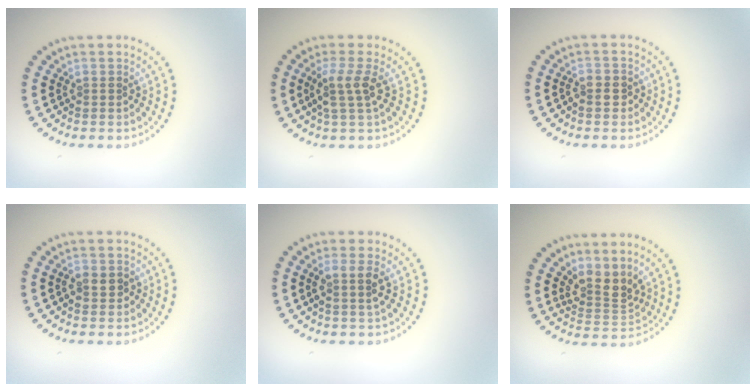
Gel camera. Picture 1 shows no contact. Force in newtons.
{"total": 2.6, "press": 2.0, "slide": 1.5}
{"total": 1.2, "press": 1.1, "slide": 0.3}
{"total": 1.8, "press": 1.8, "slide": 0.4}
{"total": 2.1, "press": 1.8, "slide": 1.1}
{"total": 3.0, "press": 2.1, "slide": 2.1}